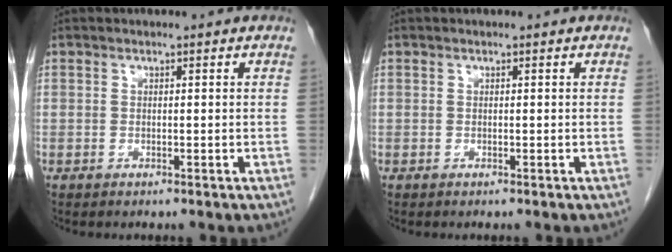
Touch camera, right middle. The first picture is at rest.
{"total": 0.0}